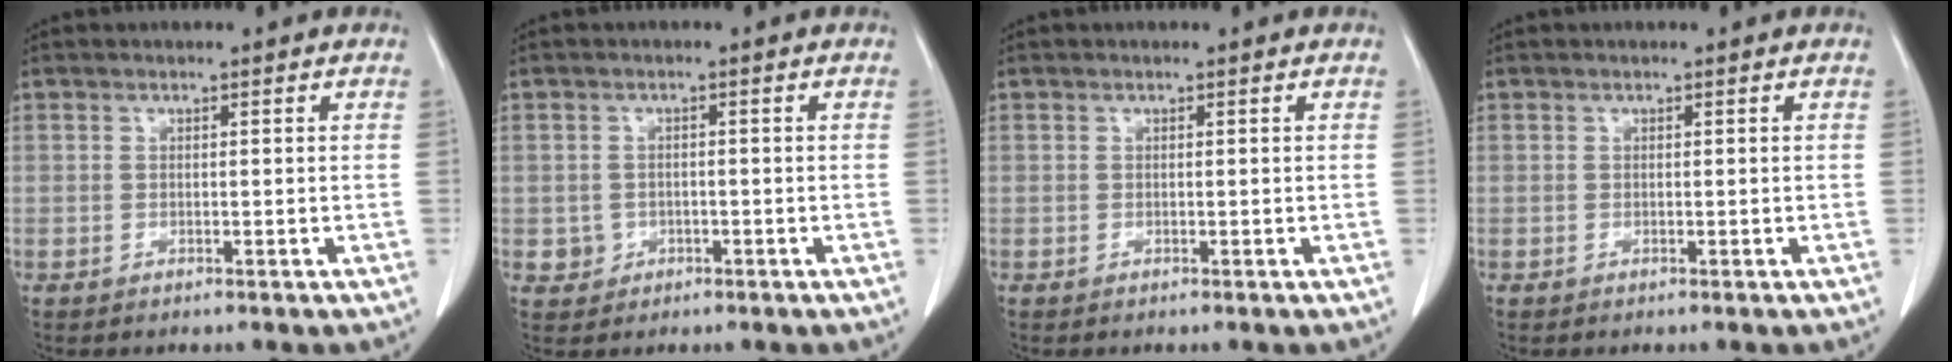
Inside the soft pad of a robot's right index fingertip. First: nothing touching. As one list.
[{"total": 2.3, "force": [-0.6, 2.1, 0.5], "torque": [-0.005, 0.006, -0.003]}, {"total": 0.0}, {"total": 0.0}]